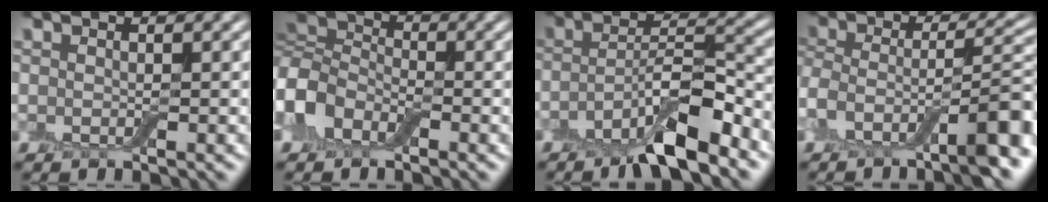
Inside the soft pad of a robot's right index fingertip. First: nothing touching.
{"total": 5.0, "force": [-1.6, 3.9, 2.7], "torque": [-0.058, 0.010, -0.049]}
{"total": 6.9, "force": [-4.4, 1.9, 5.0], "torque": [-0.081, 0.011, -0.082]}
{"total": 7.5, "force": [-4.3, 2.7, 5.5], "torque": [-0.080, 0.011, -0.085]}